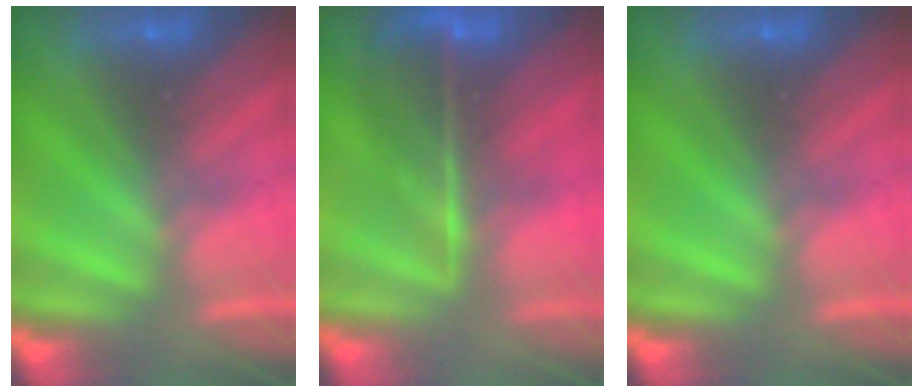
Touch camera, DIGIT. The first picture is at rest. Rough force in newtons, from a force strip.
{"total": 7.3}
{"total": 0.0}